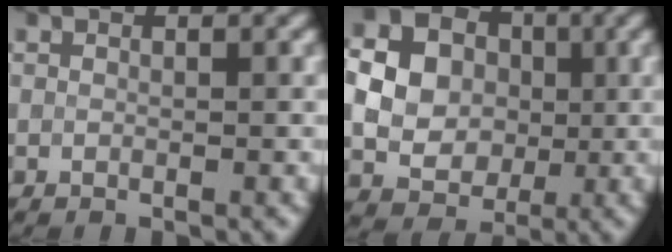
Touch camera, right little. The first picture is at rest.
{"total": 9.6, "force": [0.8, 8.5, 4.4], "torque": [-0.100, 0.006, -0.002]}